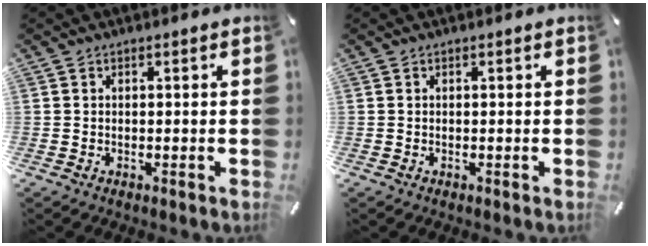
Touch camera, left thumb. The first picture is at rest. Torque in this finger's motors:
{"motor_torque": [0.06, 0.09, -0.01, -0.01, -0.01]}